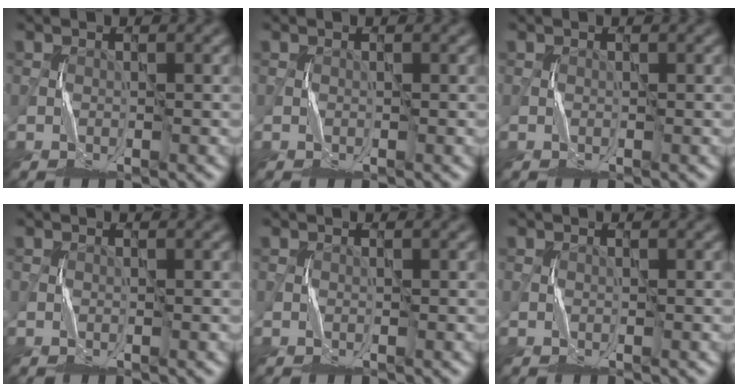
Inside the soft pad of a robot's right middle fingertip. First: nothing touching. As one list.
[{"total": 0.0}, {"total": 0.0}, {"total": 0.0}, {"total": 0.0}, {"total": 0.0}]